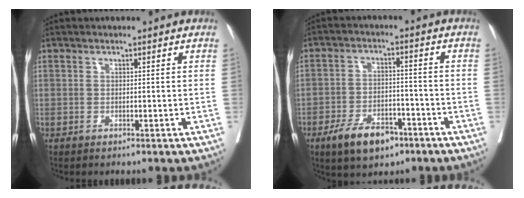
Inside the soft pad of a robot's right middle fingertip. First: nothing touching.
{"total": 8.0, "force": [-5.0, 3.9, 4.9], "torque": [-0.087, -0.002, -0.082]}